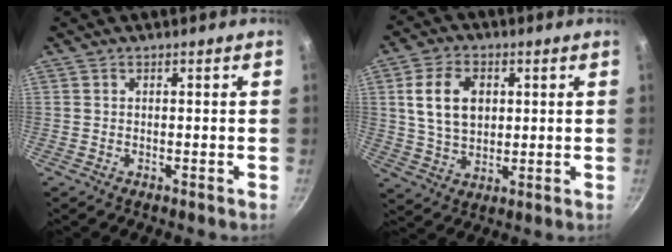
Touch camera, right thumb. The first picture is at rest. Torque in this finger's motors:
{"motor_torque": [0.29, 2.67, 0.90, 0.08, 0.23]}